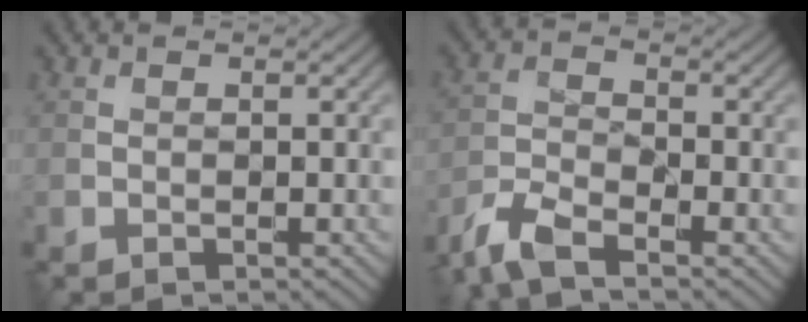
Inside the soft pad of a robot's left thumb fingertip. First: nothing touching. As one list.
[{"total": 5.5, "force": [-4.4, 1.2, 3.1], "torque": [-0.072, -0.009, -0.101]}]